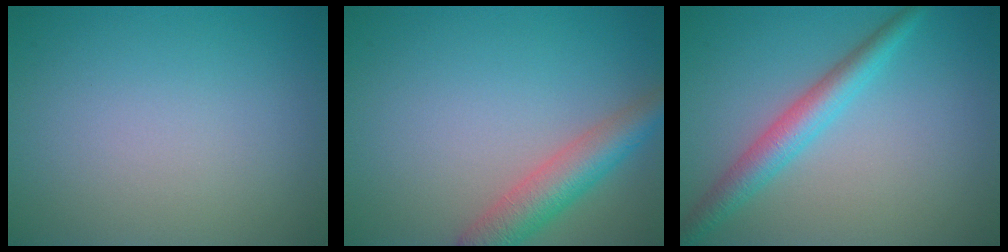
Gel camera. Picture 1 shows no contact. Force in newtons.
{"total": 4.5, "press": 4.5, "slide": 0.2}
{"total": 3.6, "press": 3.6, "slide": 0.0}